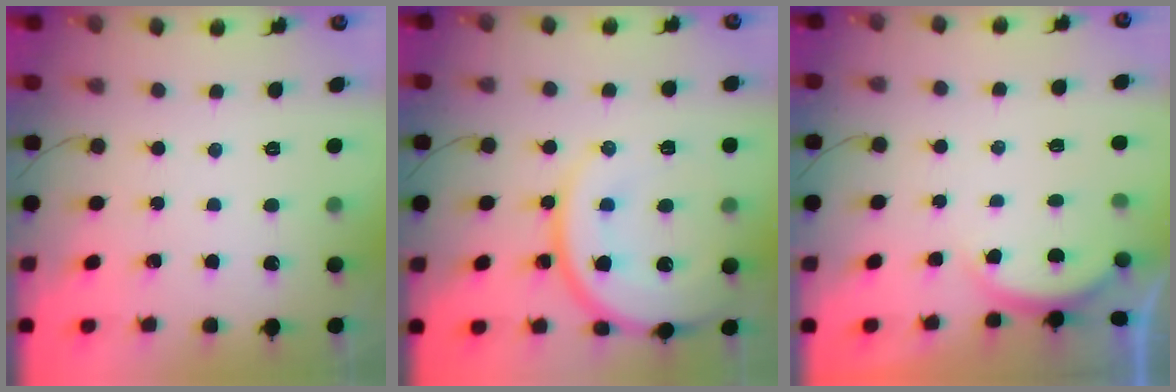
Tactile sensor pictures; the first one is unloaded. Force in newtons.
{"total": 18.7, "press": 18.5, "slide": 3.1}
{"total": 2.5, "press": 2.4, "slide": 0.6}